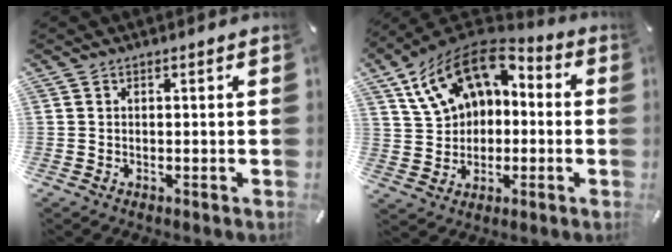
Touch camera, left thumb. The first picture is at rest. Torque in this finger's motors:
{"motor_torque": [2.16, 2.84, 1.58, -1.19, 0.26]}